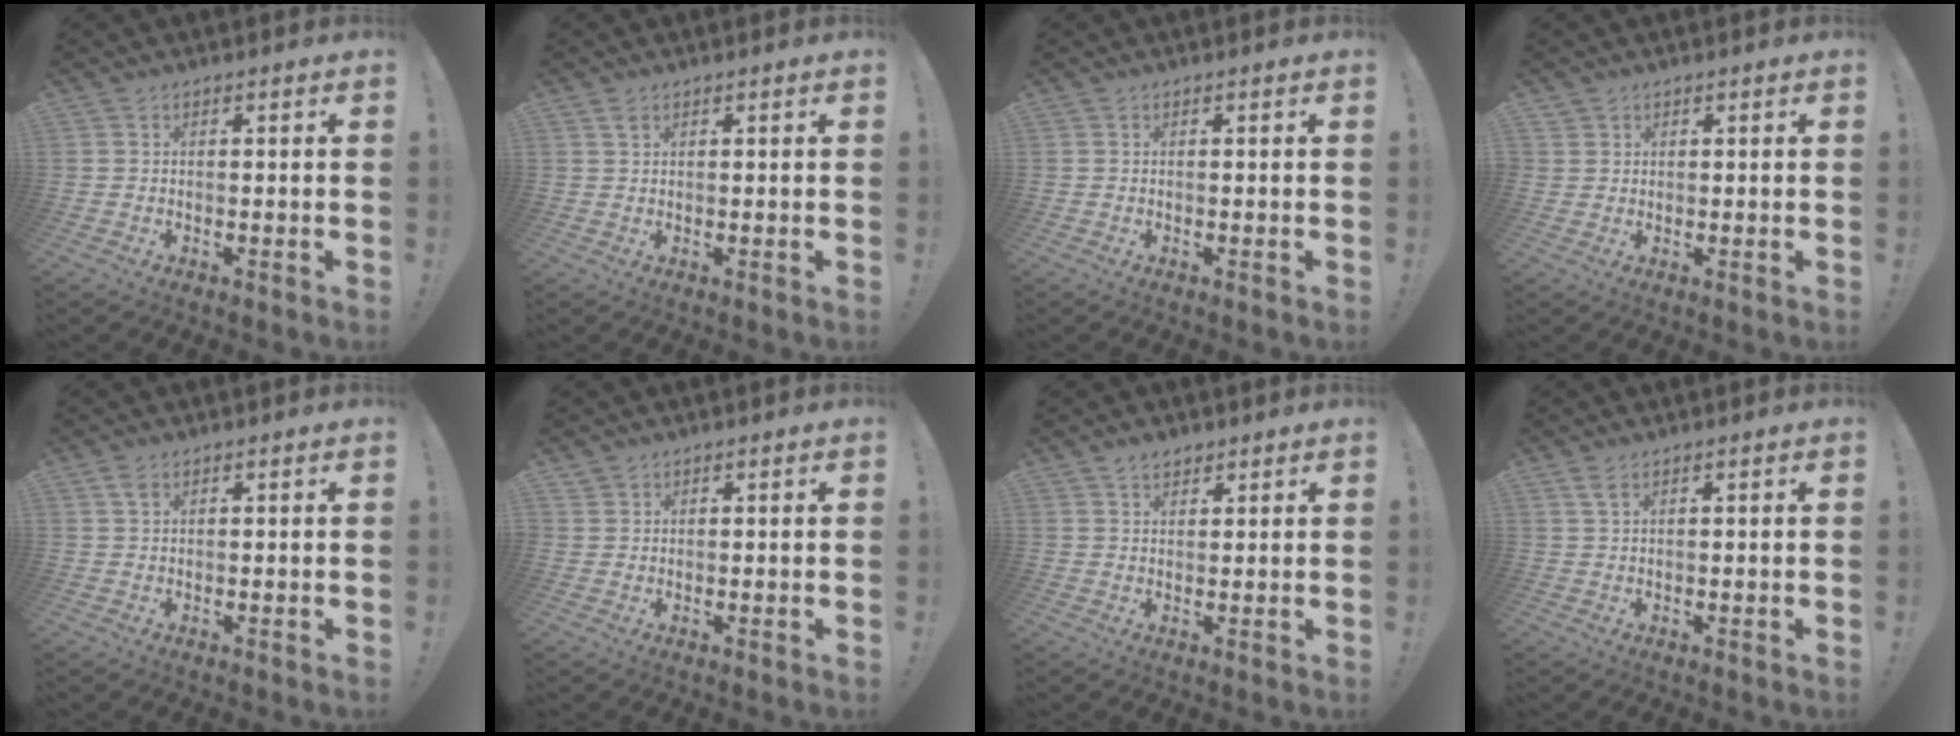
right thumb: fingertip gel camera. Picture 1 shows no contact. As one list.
[{"total": 1.5, "force": [1.0, 0.7, 0.9], "torque": [-0.015, -0.001, 0.019]}, {"total": 0.0}, {"total": 1.5, "force": [1.1, 1.1, 0.1], "torque": [0.002, -0.008, 0.020]}, {"total": 1.8, "force": [1.1, 0.9, 1.1], "torque": [-0.021, -0.001, 0.021]}, {"total": 1.4, "force": [1.1, 0.8, 0.1], "torque": [0.004, -0.008, 0.020]}, {"total": 3.1, "force": [2.4, 1.7, 0.9], "torque": [-0.007, -0.012, 0.043]}, {"total": 2.3, "force": [1.4, 0.7, 1.7], "torque": [-0.033, 0.000, 0.025]}]